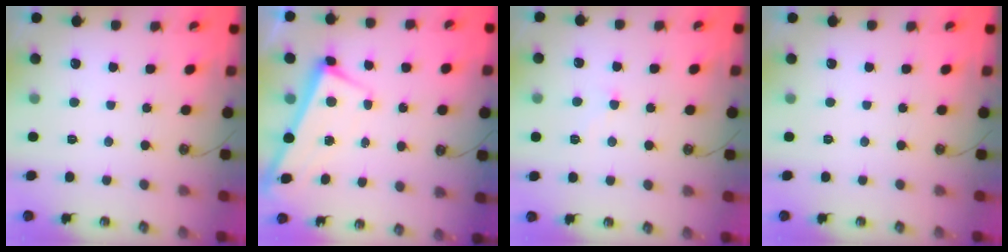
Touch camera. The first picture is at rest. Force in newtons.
{"total": 2.8, "press": 2.8, "slide": 0.5}
{"total": 0.5, "press": 0.1, "slide": 0.5}
{"total": 0.0}